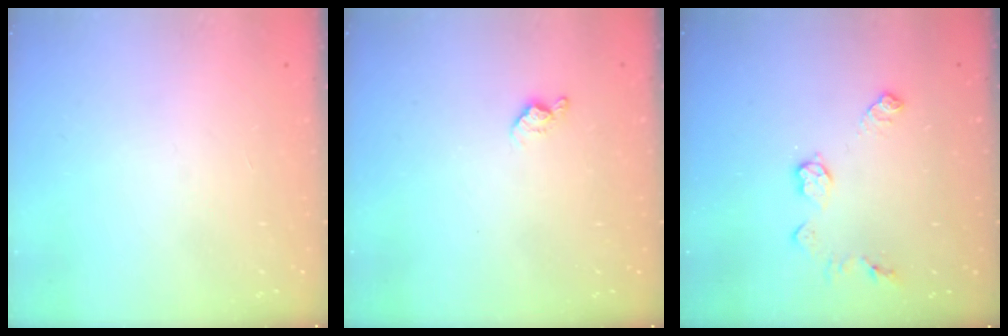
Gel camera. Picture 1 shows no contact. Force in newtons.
{"total": 4.7, "press": 4.6, "slide": 0.8}
{"total": 7.5, "press": 7.5, "slide": 0.3}